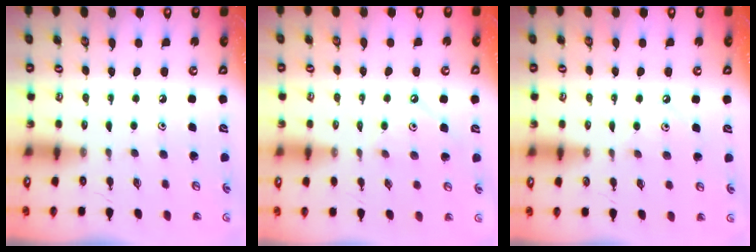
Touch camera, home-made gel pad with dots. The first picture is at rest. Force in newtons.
{"total": 2.1, "press": 2.1, "slide": 0.4}
{"total": 3.9, "press": 3.8, "slide": 0.5}